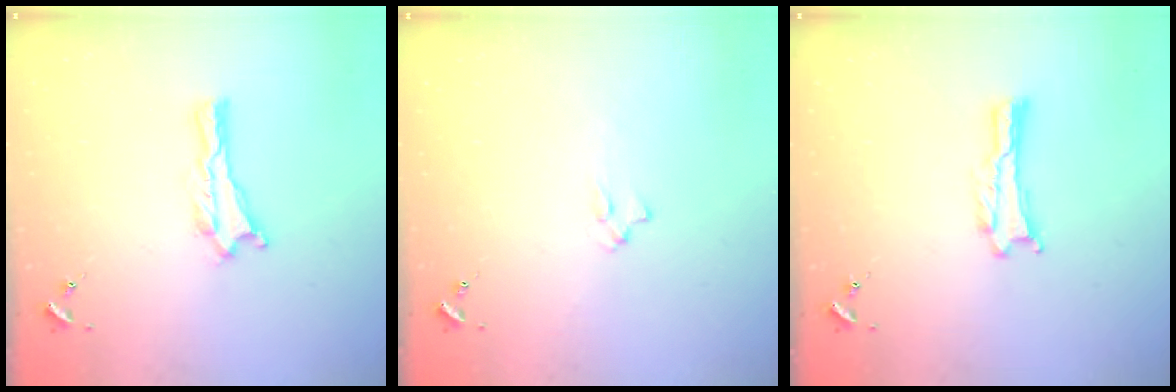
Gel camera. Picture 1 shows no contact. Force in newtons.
{"total": 1.3, "press": 1.3, "slide": 0.3}
{"total": 0.0}